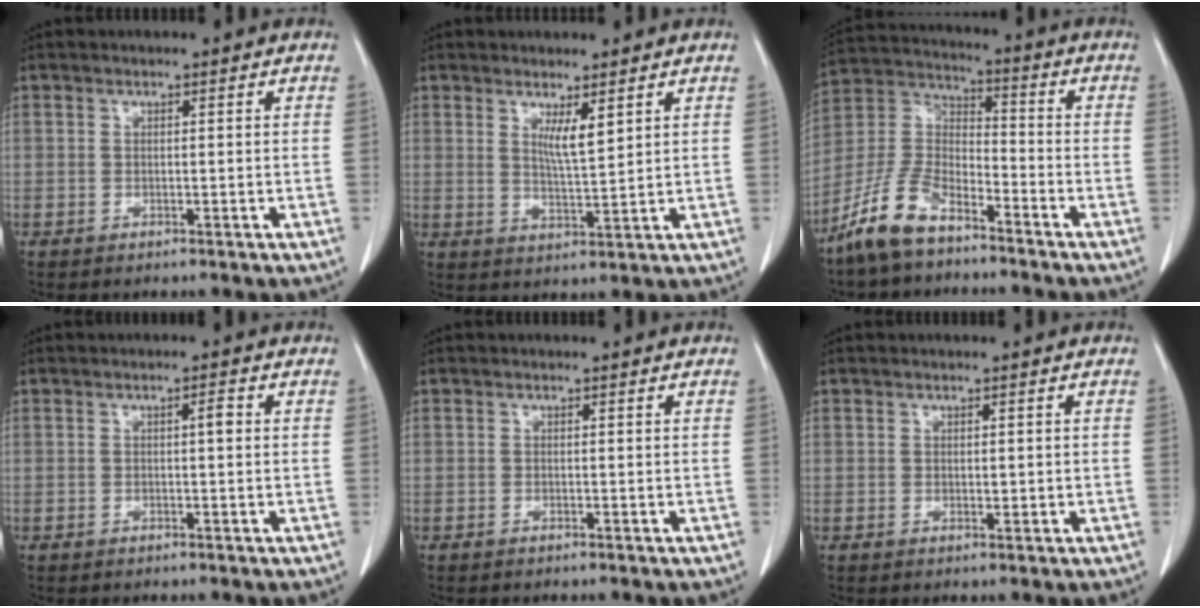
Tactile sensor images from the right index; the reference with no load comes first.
{"total": 3.8, "force": [2.0, 0.3, 3.2], "torque": [-0.058, -0.012, 0.040]}
{"total": 10.7, "force": [-8.0, 4.0, 5.9], "torque": [-0.145, 0.004, -0.161]}
{"total": 1.3, "force": [0.2, 0.2, 1.2], "torque": [-0.017, 0.006, 0.006]}
{"total": 0.0}
{"total": 0.9, "force": [0.2, 0.5, 0.7], "torque": [-0.008, 0.000, 0.007]}